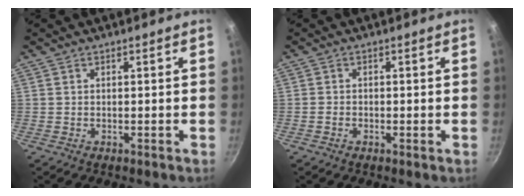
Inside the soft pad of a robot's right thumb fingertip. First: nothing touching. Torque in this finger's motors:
{"motor_torque": [0.32, -0.24, 0.01, 0.19, 0.05]}